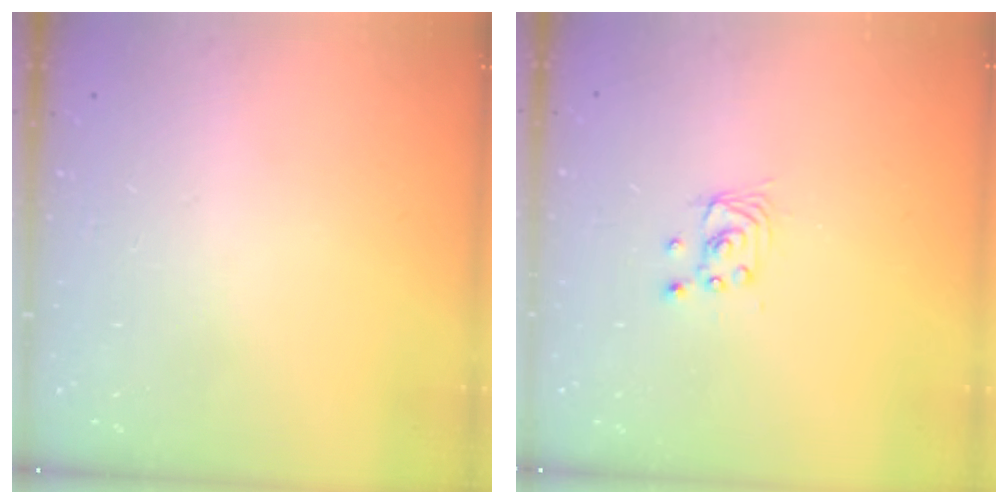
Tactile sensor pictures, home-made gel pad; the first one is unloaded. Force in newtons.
{"total": 2.5, "press": 2.5, "slide": 0.1}